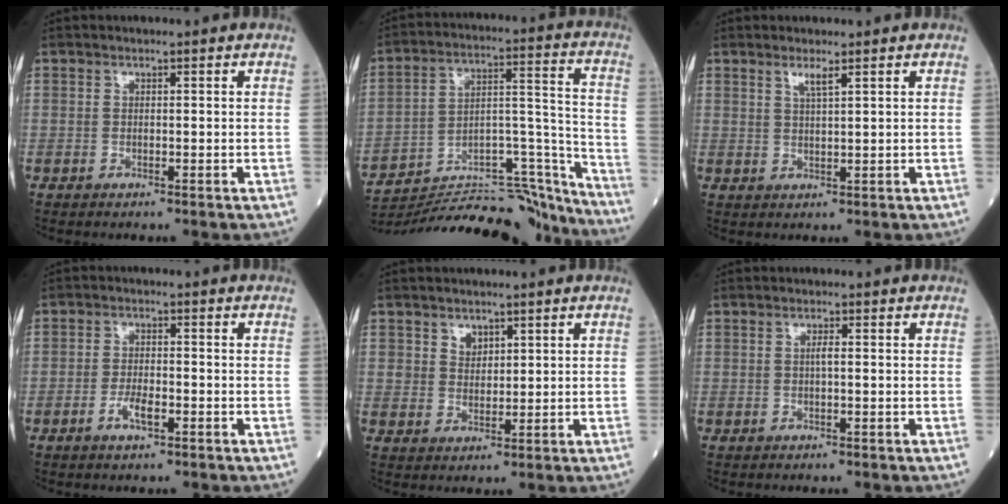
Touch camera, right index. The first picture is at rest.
{"total": 29.3, "force": [-27.8, 2.9, 8.7], "torque": [-0.107, 0.016, -0.407]}
{"total": 1.9, "force": [1.3, -0.1, 1.4], "torque": [-0.031, -0.002, 0.026]}
{"total": 3.2, "force": [-1.7, 1.0, 2.6], "torque": [-0.052, 0.002, -0.032]}
{"total": 2.6, "force": [1.6, 1.9, 0.7], "torque": [-0.012, 0.000, 0.032]}
{"total": 1.9, "force": [-0.1, 0.0, 1.9], "torque": [-0.037, 0.001, -0.002]}